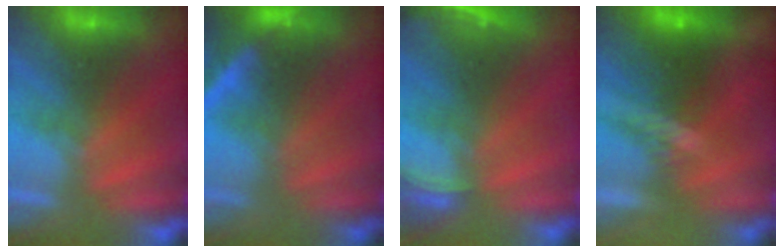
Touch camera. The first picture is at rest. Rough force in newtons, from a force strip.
{"total": 2.2}
{"total": 2.8}
{"total": 6.9}